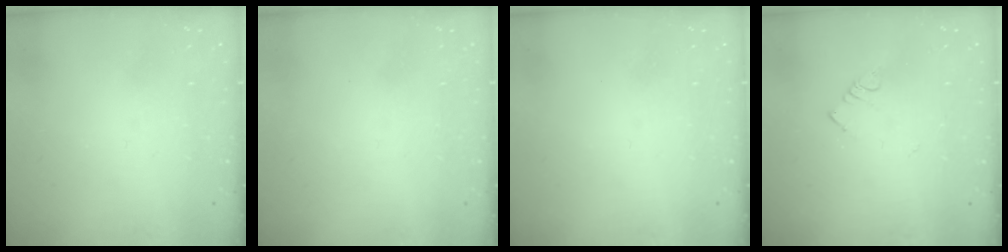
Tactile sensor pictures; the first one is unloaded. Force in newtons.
{"total": 1.7, "press": 1.7, "slide": 0.1}
{"total": 0.0}
{"total": 3.0, "press": 2.9, "slide": 0.4}